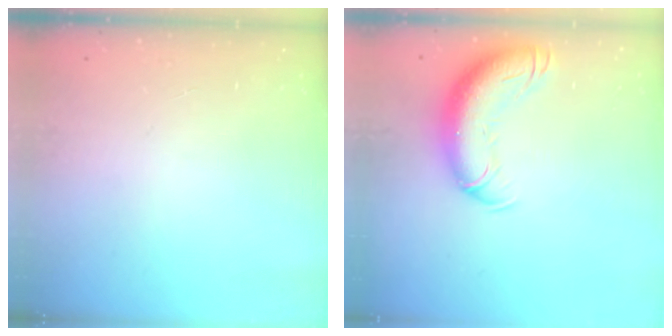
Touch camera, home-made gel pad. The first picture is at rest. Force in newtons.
{"total": 15.2, "press": 14.8, "slide": 3.6}